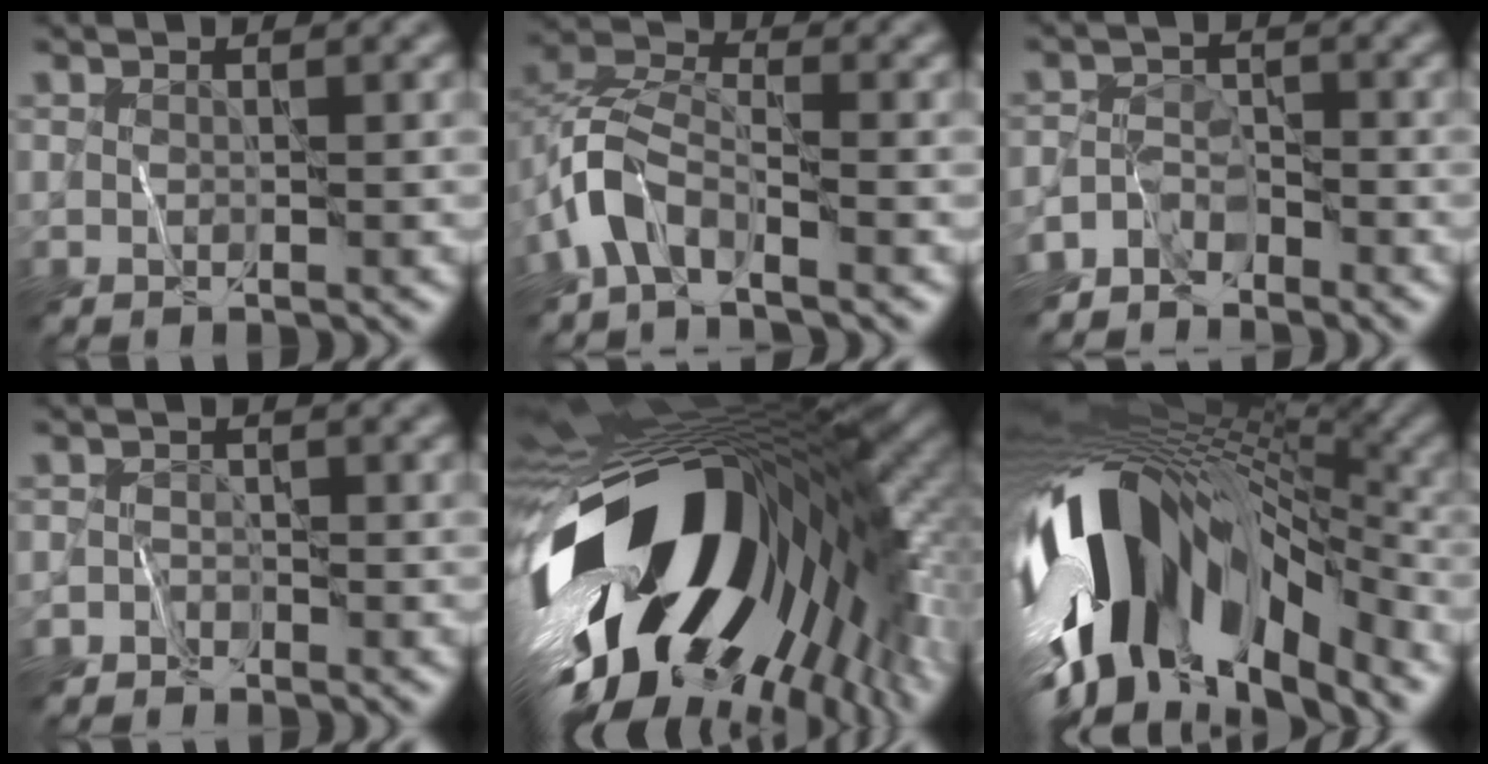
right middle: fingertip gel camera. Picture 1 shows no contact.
{"total": 4.9, "force": [-3.0, 2.5, 3.1], "torque": [-0.059, 0.006, -0.072]}
{"total": 3.5, "force": [-3.0, 1.7, 0.7], "torque": [-0.004, -0.003, -0.067]}
{"total": 1.3, "force": [-1.1, 0.7, -0.3], "torque": [0.010, 0.007, -0.026]}
{"total": 20.2, "force": [-3.5, 10.2, 17.1], "torque": [-0.308, -0.061, -0.057]}
{"total": 16.4, "force": [-5.2, 8.3, 13.1], "torque": [-0.238, -0.018, -0.089]}